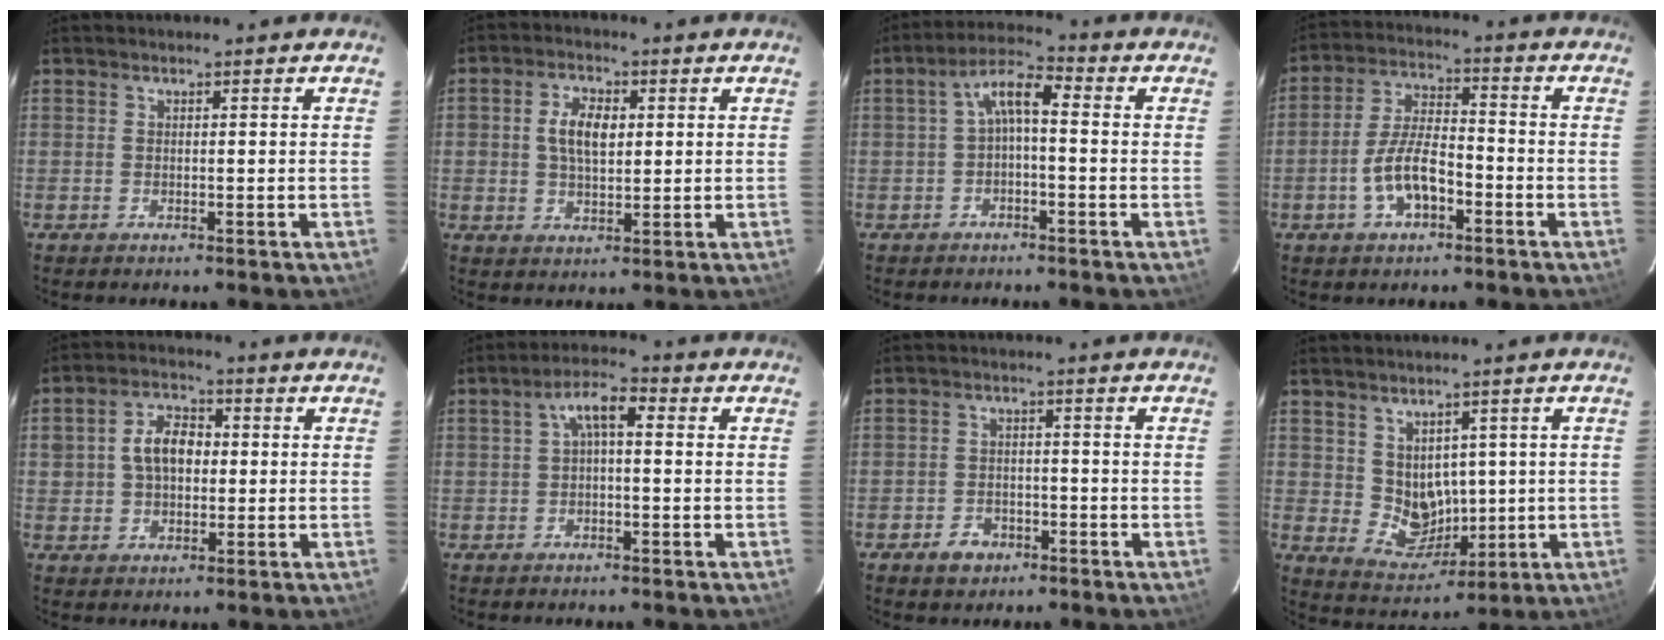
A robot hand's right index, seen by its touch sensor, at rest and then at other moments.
{"total": 6.3, "force": [1.0, 3.7, 5.0], "torque": [-0.094, 0.012, 0.020]}
{"total": 5.5, "force": [-0.7, 2.0, 5.1], "torque": [-0.103, 0.023, -0.012]}
{"total": 8.9, "force": [-3.7, 3.8, 7.1], "torque": [-0.145, 0.011, -0.063]}
{"total": 7.2, "force": [0.4, 5.2, 5.0], "torque": [-0.092, 0.024, 0.012]}
{"total": 4.9, "force": [0.4, 2.0, 4.5], "torque": [-0.083, 0.020, 0.009]}
{"total": 4.9, "force": [-3.1, 3.5, 1.5], "torque": [-0.045, 0.013, -0.044]}
{"total": 7.3, "force": [1.6, 6.4, 3.2], "torque": [-0.058, -0.002, 0.052]}